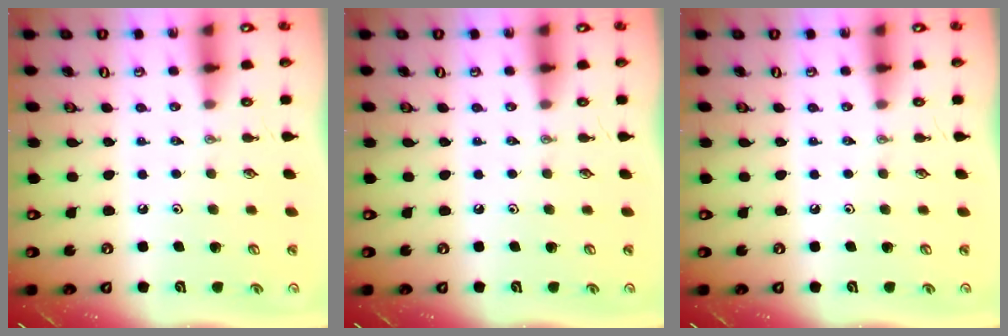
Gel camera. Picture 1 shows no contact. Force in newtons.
{"total": 0.0}
{"total": 0.0}